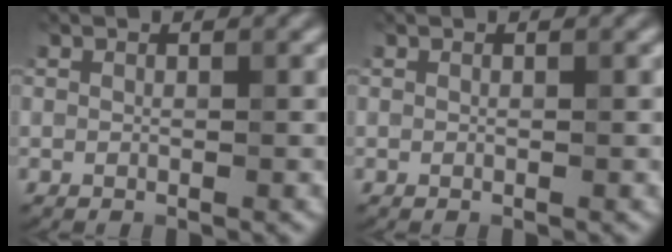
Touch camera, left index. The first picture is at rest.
{"total": 0.0}